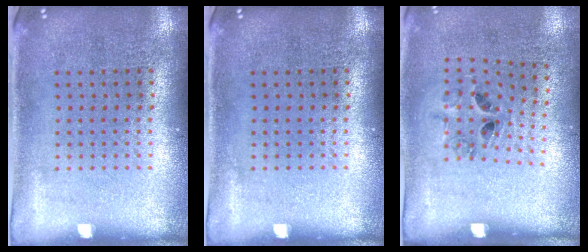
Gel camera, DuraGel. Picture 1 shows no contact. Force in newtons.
{"total": 0.0}
{"total": 1.3, "press": 0.6, "slide": 1.1}